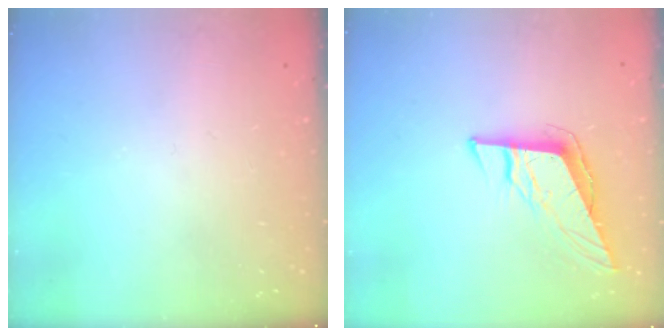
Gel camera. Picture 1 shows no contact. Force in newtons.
{"total": 10.2, "press": 10.0, "slide": 1.6}